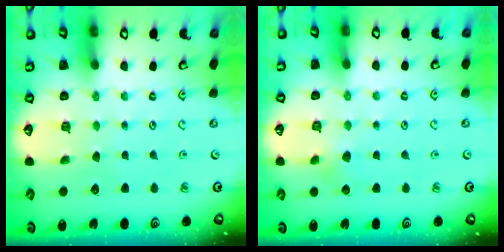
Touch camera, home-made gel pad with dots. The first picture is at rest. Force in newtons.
{"total": 3.6, "press": 3.6, "slide": 0.3}